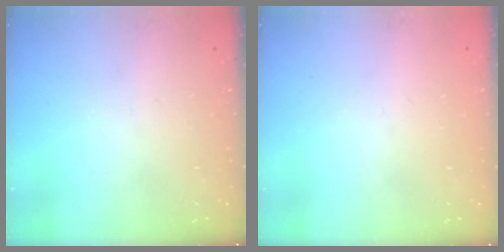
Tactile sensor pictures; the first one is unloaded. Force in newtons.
{"total": 0.7, "press": 0.6, "slide": 0.1}